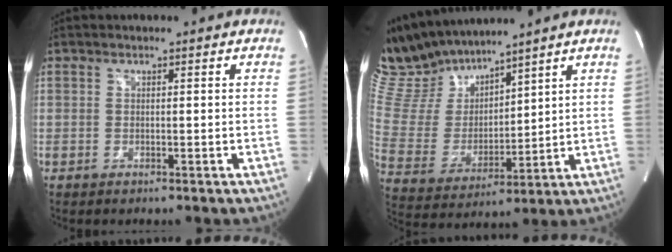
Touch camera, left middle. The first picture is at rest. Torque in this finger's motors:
{"motor_torque": [0.12, -0.70, 0.07, -0.03]}